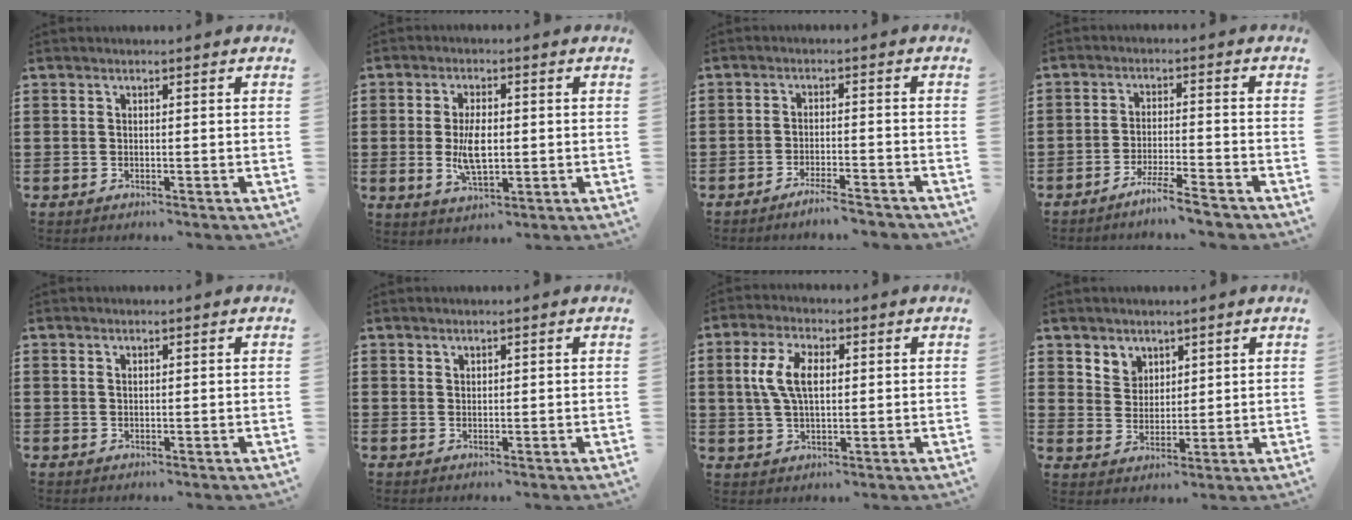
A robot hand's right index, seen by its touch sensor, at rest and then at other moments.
{"total": 6.3, "force": [-0.2, 2.8, 5.7], "torque": [-0.111, -0.006, -0.007]}
{"total": 3.1, "force": [-2.8, -0.1, 1.2], "torque": [-0.021, 0.001, -0.056]}
{"total": 4.5, "force": [-4.0, -0.4, 1.9], "torque": [-0.039, -0.008, -0.078]}
{"total": 0.6, "force": [0.3, 0.3, 0.4], "torque": [-0.009, 0.001, 0.006]}
{"total": 1.0, "force": [0.9, 0.5, 0.1], "torque": [-0.003, 0.001, 0.018]}
{"total": 6.8, "force": [1.1, 3.6, 5.6], "torque": [-0.133, 0.010, 0.013]}
{"total": 4.3, "force": [3.0, 3.1, 0.0], "torque": [-0.020, 0.004, 0.056]}